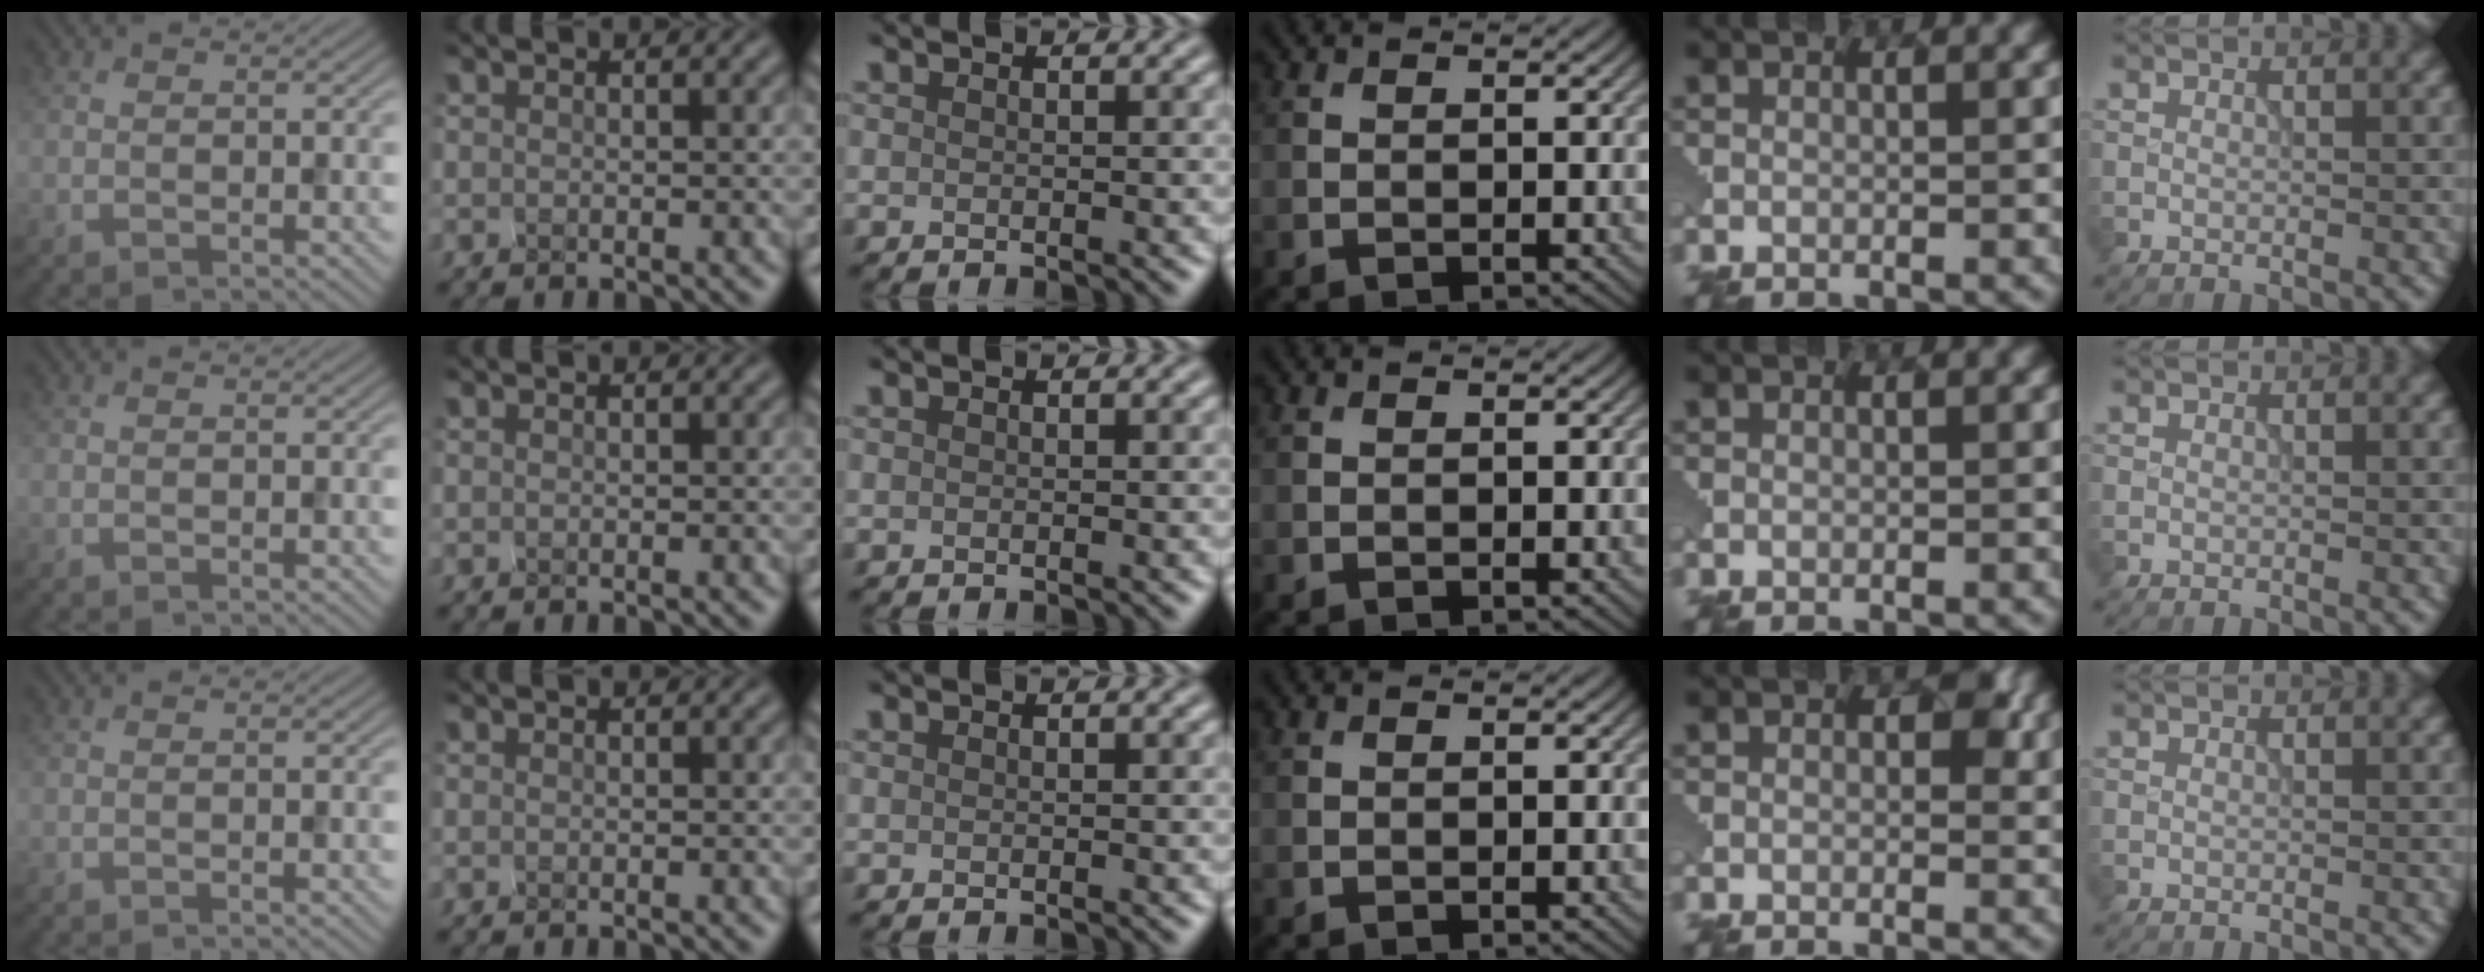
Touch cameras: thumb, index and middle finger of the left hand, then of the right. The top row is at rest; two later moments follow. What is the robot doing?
{"motion": "squeeze", "object": "hand grip exerciser"}